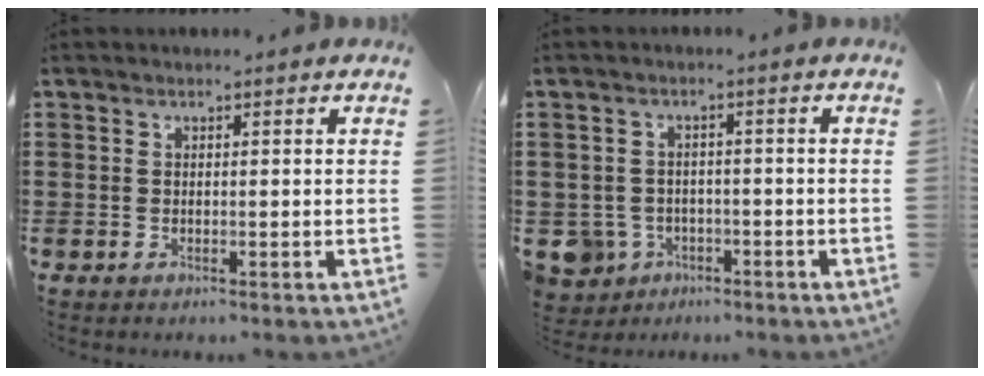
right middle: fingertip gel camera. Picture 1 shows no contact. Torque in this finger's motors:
{"motor_torque": [0.50, 0.42, 0.00, 0.01]}